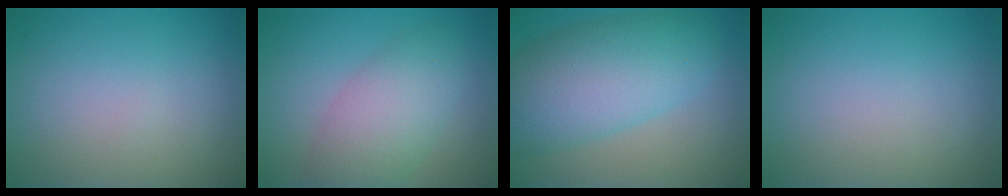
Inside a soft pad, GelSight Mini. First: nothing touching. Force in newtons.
{"total": 5.3, "press": 5.3, "slide": 0.2}
{"total": 8.6, "press": 8.6, "slide": 0.7}
{"total": 0.0}